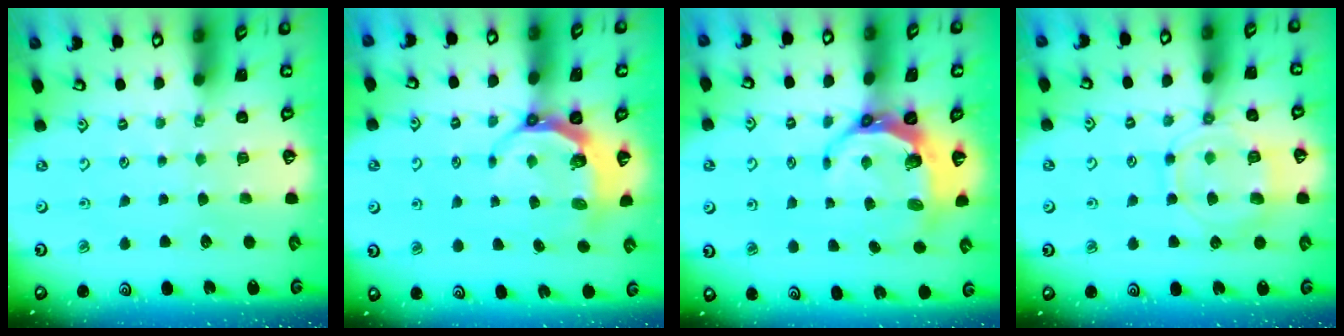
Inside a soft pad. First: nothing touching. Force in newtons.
{"total": 6.7, "press": 6.0, "slide": 3.2}
{"total": 8.1, "press": 7.0, "slide": 4.1}
{"total": 12.1, "press": 12.0, "slide": 1.4}